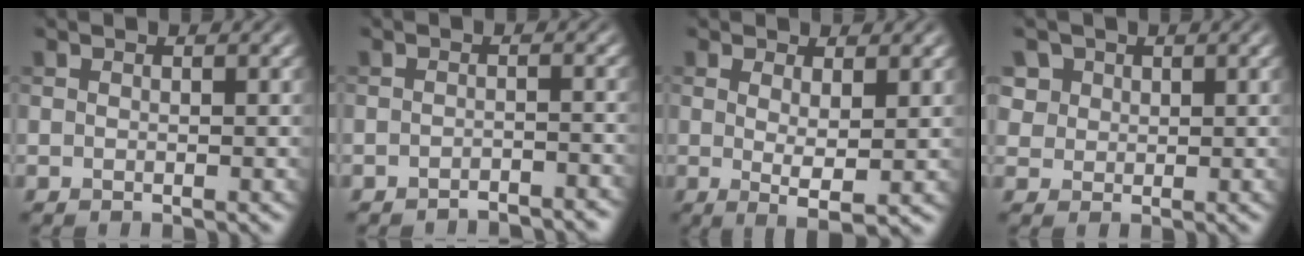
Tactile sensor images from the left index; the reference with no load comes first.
{"total": 2.6, "force": [-2.5, 0.2, 0.6], "torque": [-0.001, 0.004, -0.034]}
{"total": 3.1, "force": [0.5, 0.6, 3.0], "torque": [-0.051, -0.011, 0.013]}
{"total": 4.0, "force": [2.1, 3.1, 1.4], "torque": [-0.047, 0.003, 0.046]}